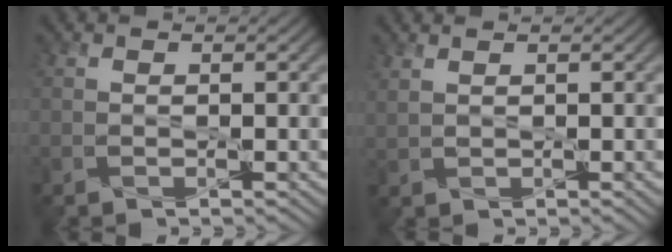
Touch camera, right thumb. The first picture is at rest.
{"total": 1.5, "force": [1.0, 0.5, 1.0], "torque": [-0.026, 0.001, 0.028]}